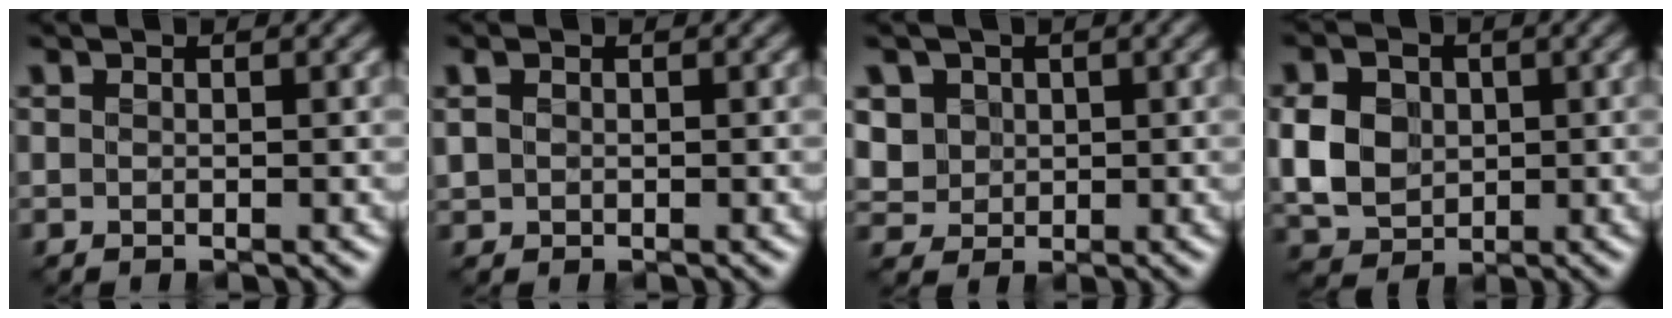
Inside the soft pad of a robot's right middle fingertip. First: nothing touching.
{"total": 1.1, "force": [0.3, 0.9, 0.6], "torque": [-0.014, 0.002, 0.009]}
{"total": 3.9, "force": [1.1, 3.4, 1.4], "torque": [-0.059, 0.007, 0.032]}
{"total": 5.7, "force": [0.0, 4.6, 3.4], "torque": [-0.082, -0.001, -0.003]}